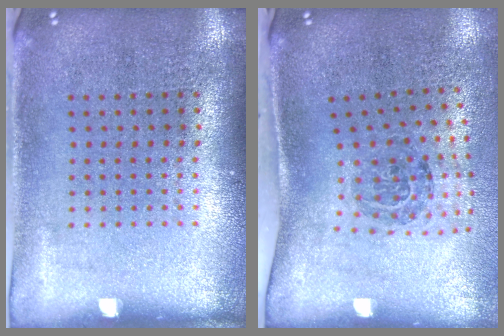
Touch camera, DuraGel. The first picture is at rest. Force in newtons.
{"total": 1.8, "press": 1.3, "slide": 1.3}